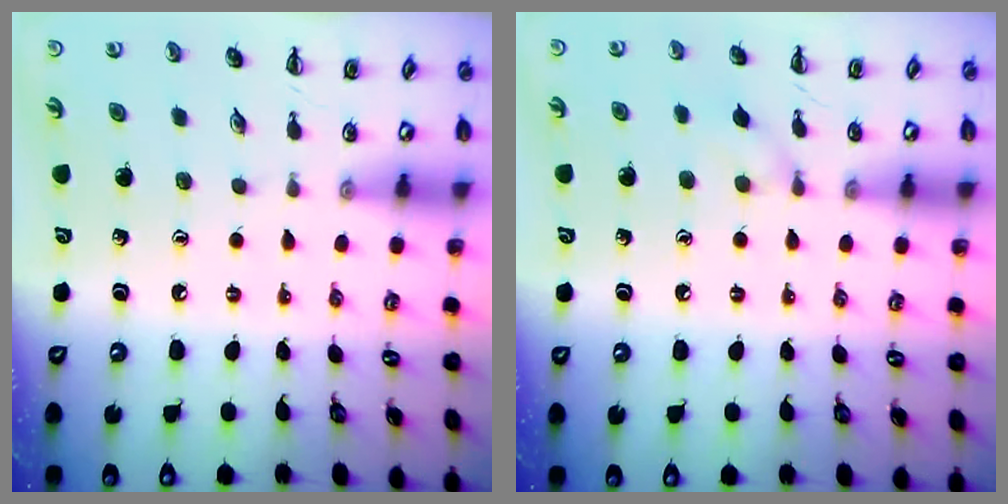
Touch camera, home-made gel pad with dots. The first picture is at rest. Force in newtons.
{"total": 6.4, "press": 6.1, "slide": 1.9}